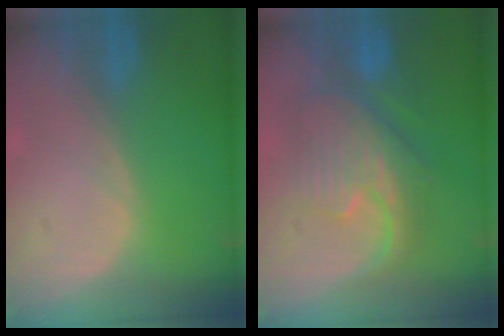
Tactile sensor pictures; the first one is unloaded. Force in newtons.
{"total": 9.0, "press": 8.9, "slide": 0.5}